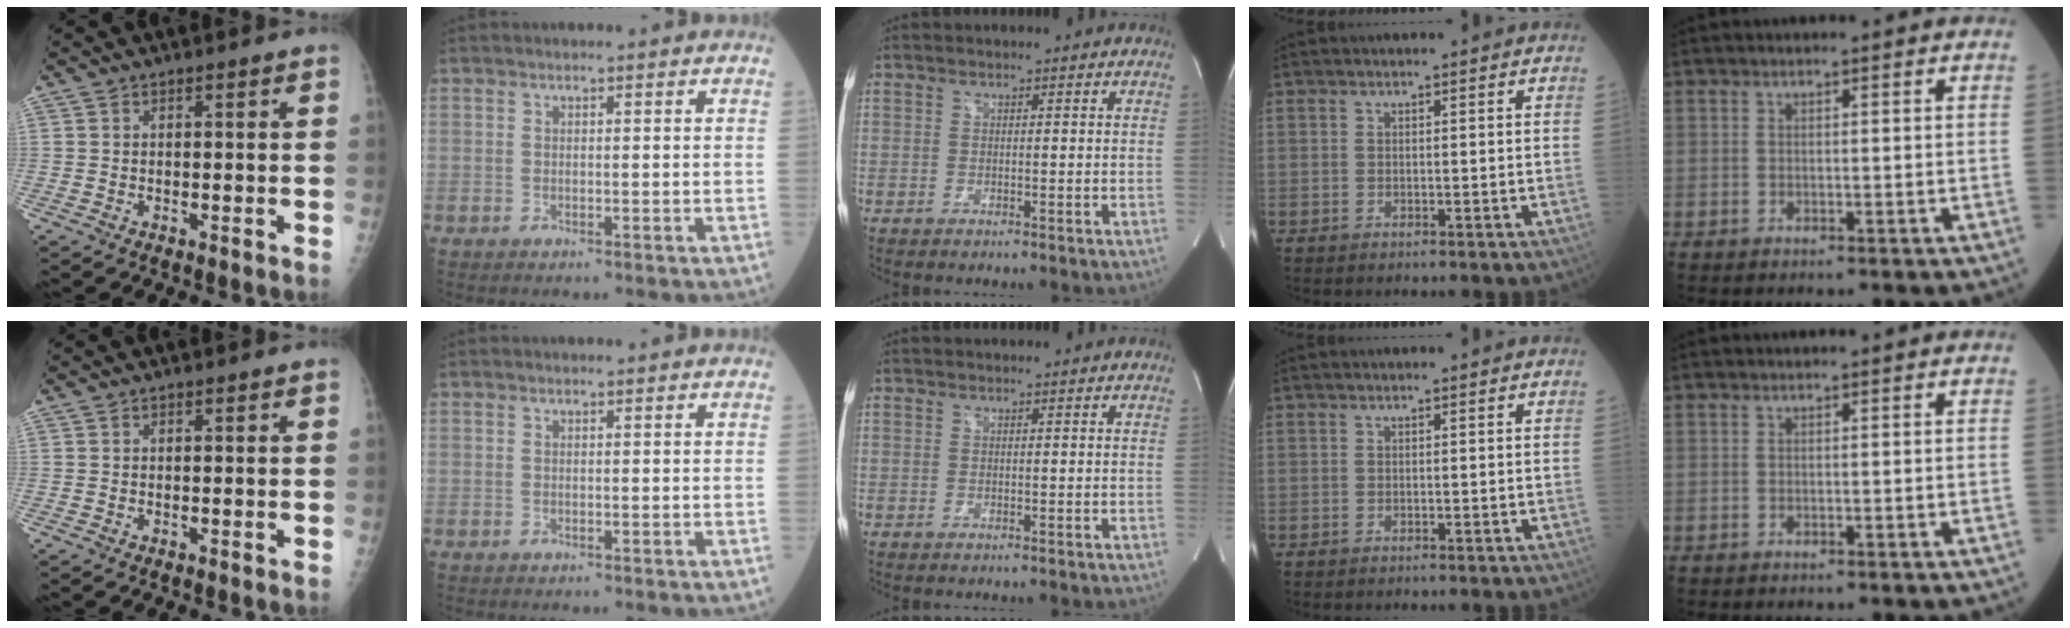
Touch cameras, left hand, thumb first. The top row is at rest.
{}